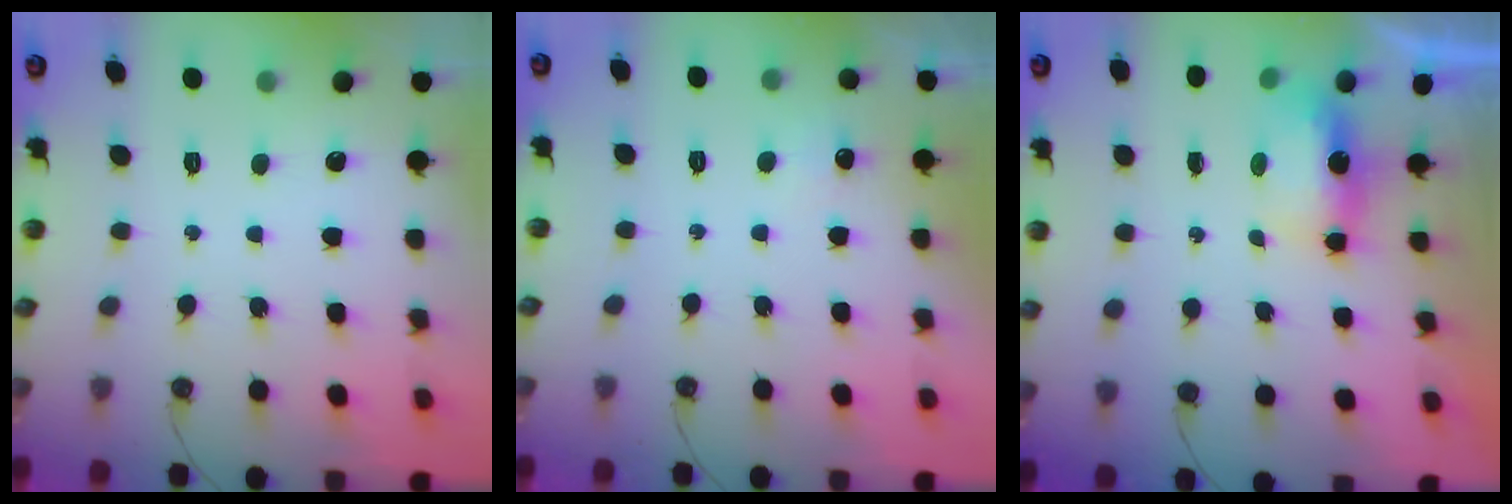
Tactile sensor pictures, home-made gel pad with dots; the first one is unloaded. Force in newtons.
{"total": 4.1, "press": 4.0, "slide": 1.0}
{"total": 8.2, "press": 6.6, "slide": 4.9}